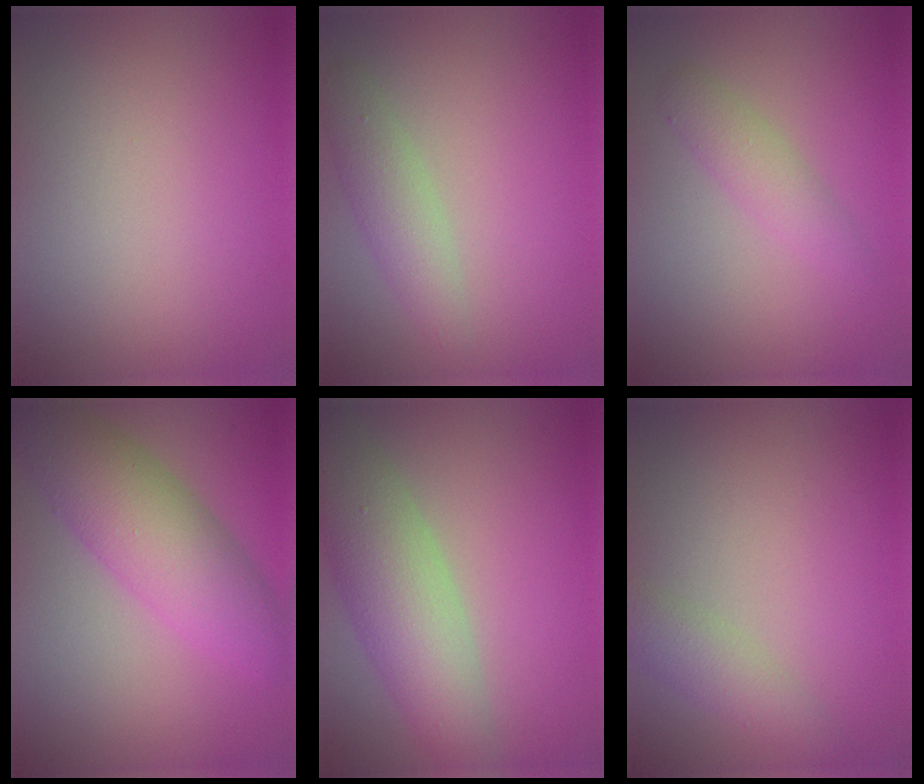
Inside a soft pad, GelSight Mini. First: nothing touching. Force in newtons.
{"total": 2.8, "press": 2.8, "slide": 0.1}
{"total": 2.2, "press": 2.2, "slide": 0.1}
{"total": 7.7, "press": 7.7, "slide": 0.2}
{"total": 7.0, "press": 7.0, "slide": 0.4}
{"total": 2.5, "press": 2.5, "slide": 0.1}